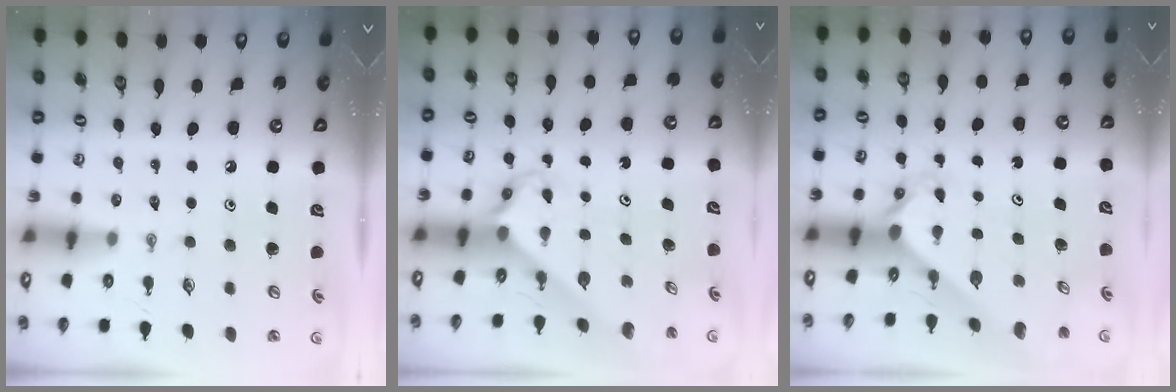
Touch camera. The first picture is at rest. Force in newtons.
{"total": 2.9, "press": 2.9, "slide": 0.3}
{"total": 2.3, "press": 2.3, "slide": 0.1}